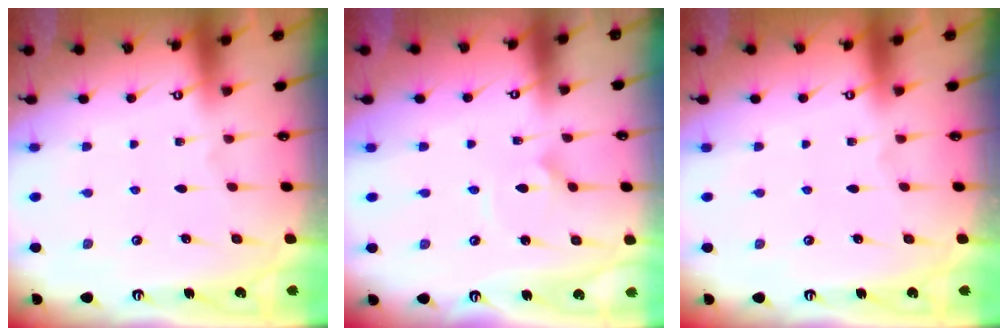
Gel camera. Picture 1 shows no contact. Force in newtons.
{"total": 2.5, "press": 2.5, "slide": 0.1}
{"total": 0.0}